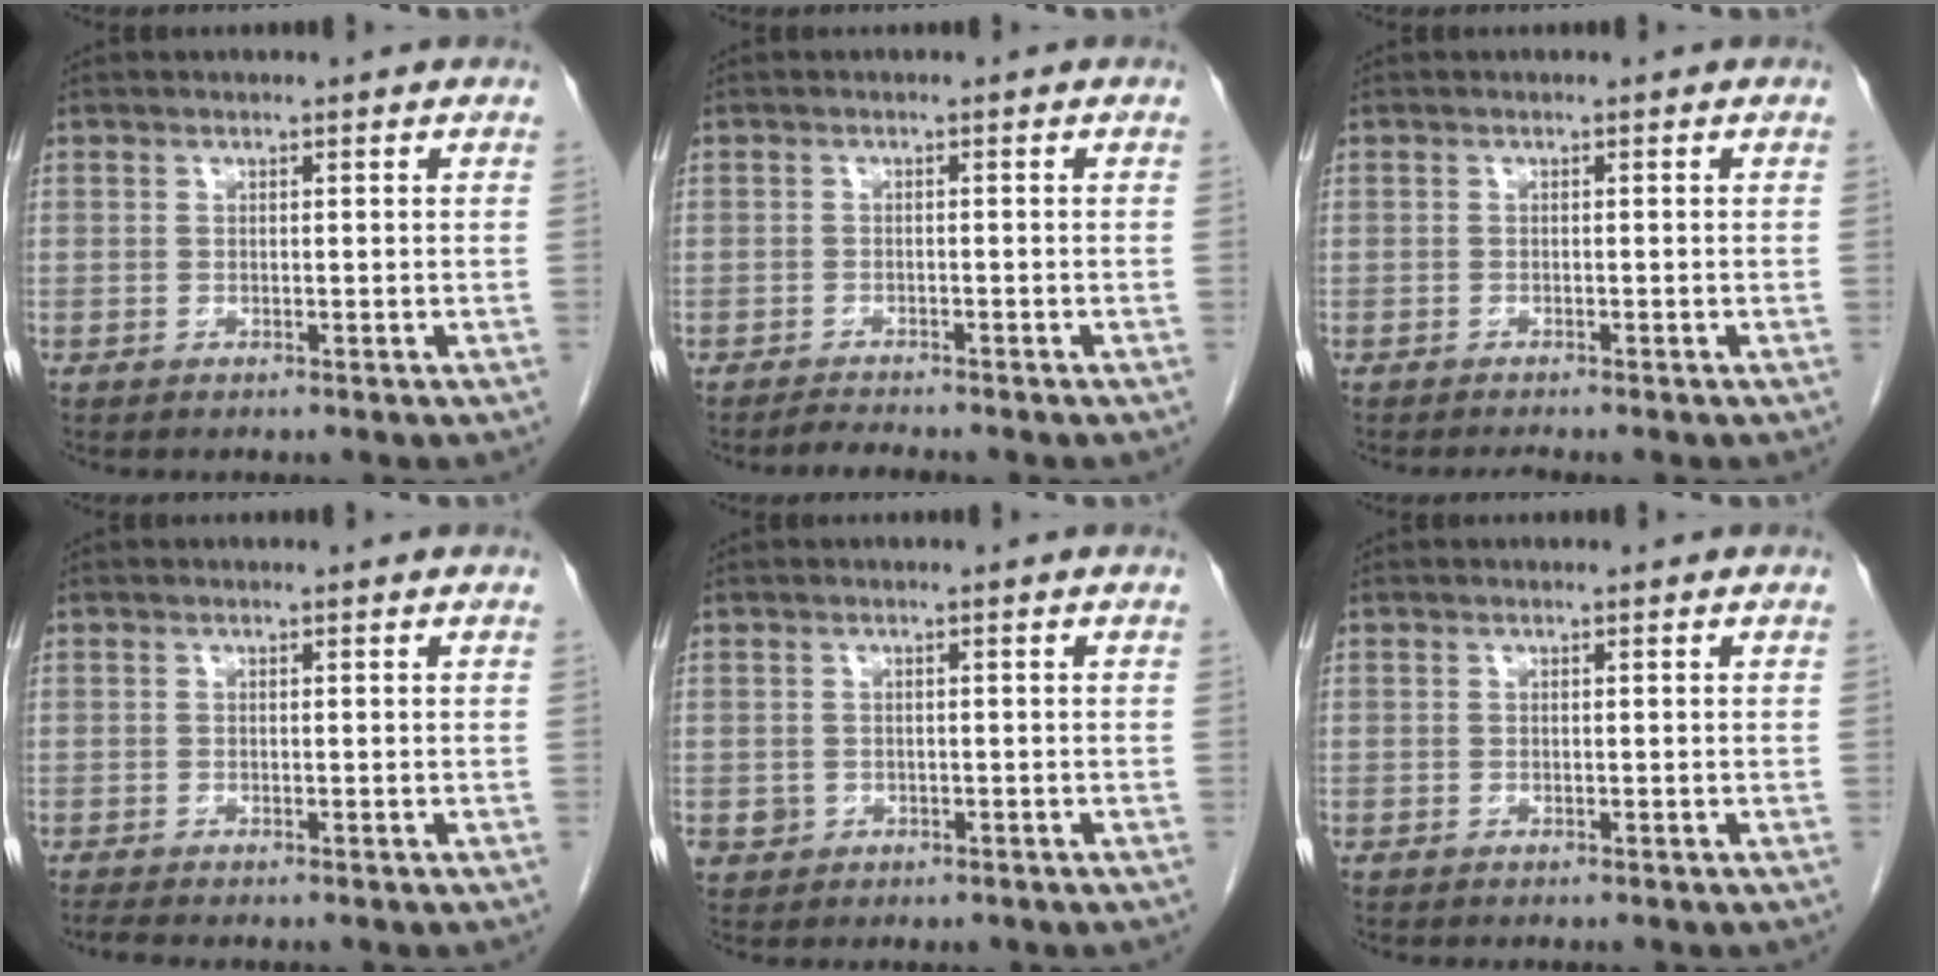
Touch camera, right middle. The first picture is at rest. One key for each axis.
{"total": 1.9, "fx": -1.9, "fy": -0.2, "fz": 0.4, "tx": -0.017, "ty": -0.012, "tz": -0.032}
{"total": 1.2, "fx": -1.1, "fy": -0.2, "fz": 0.4, "tx": -0.008, "ty": -0.003, "tz": -0.016}
{"total": 0.9, "fx": -0.8, "fy": -0.3, "fz": 0.2, "tx": -0.010, "ty": -0.003, "tz": -0.015}
{"total": 1.8, "fx": -0.5, "fy": 1.7, "fz": 0.3, "tx": -0.004, "ty": 0.006, "tz": 0.001}
{"total": 0.0}